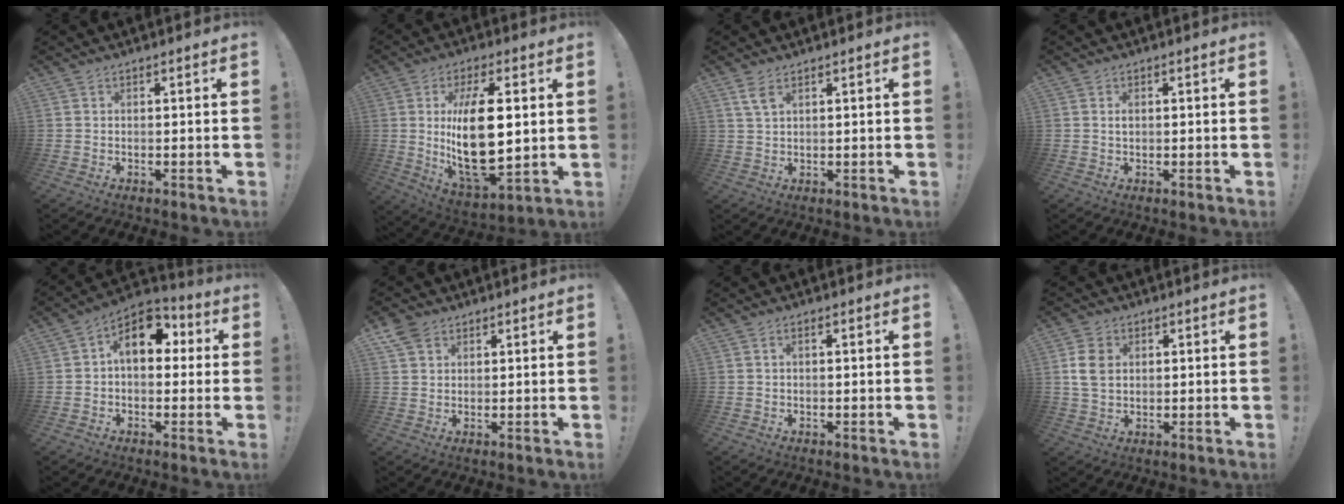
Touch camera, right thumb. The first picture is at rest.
{"total": 20.3, "force": [2.7, 9.2, 17.9], "torque": [-0.336, -0.027, 0.043]}
{"total": 3.8, "force": [2.0, 1.4, 2.8], "torque": [-0.052, -0.004, 0.037]}
{"total": 0.8, "force": [0.4, 0.5, 0.4], "torque": [-0.005, 0.001, 0.006]}
{"total": 12.7, "force": [3.3, 8.4, 8.9], "torque": [-0.132, 0.007, 0.067]}
{"total": 5.0, "force": [2.9, 3.5, 1.9], "torque": [-0.037, -0.005, 0.057]}
{"total": 1.1, "force": [0.0, 0.5, 1.0], "torque": [-0.027, 0.007, 0.001]}
{"total": 7.3, "force": [1.8, 5.5, 4.4], "torque": [-0.086, 0.008, 0.037]}